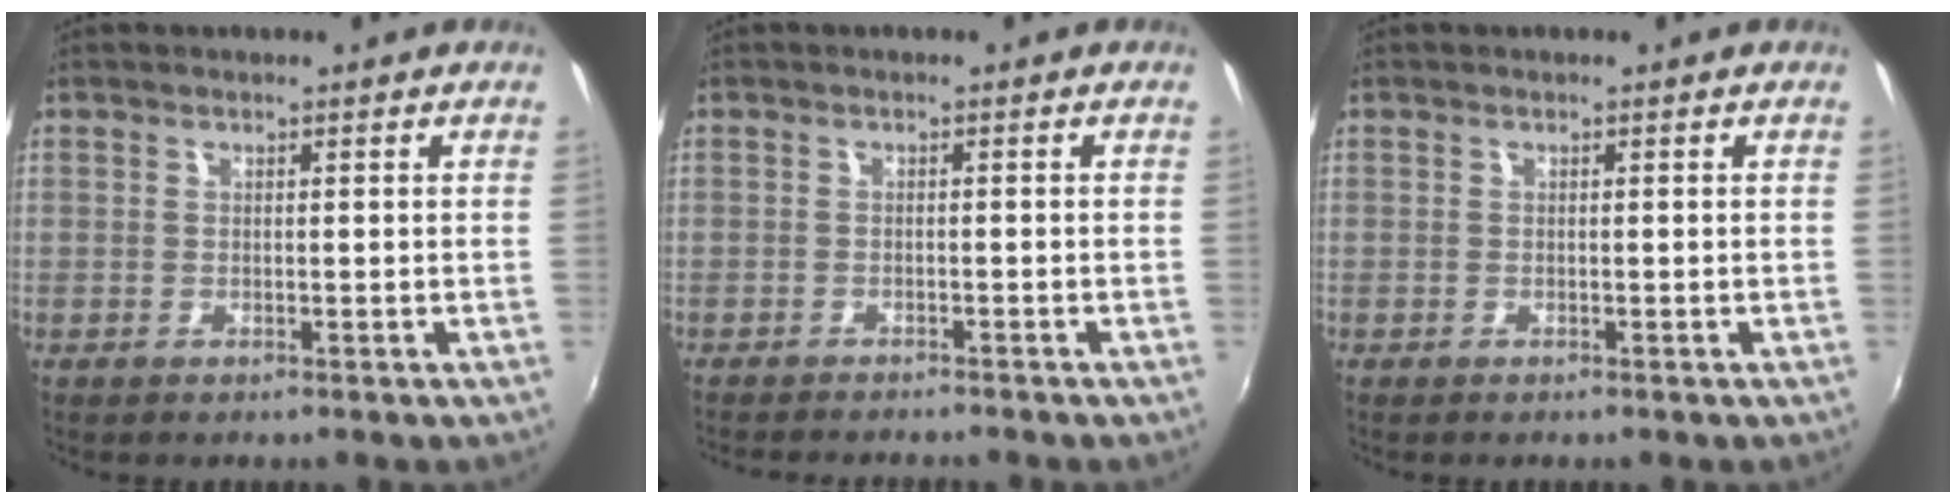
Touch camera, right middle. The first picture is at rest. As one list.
[{"total": 5.3, "force": [-4.9, 0.6, 1.9], "torque": [-0.047, -0.014, -0.075]}, {"total": 0.0}]